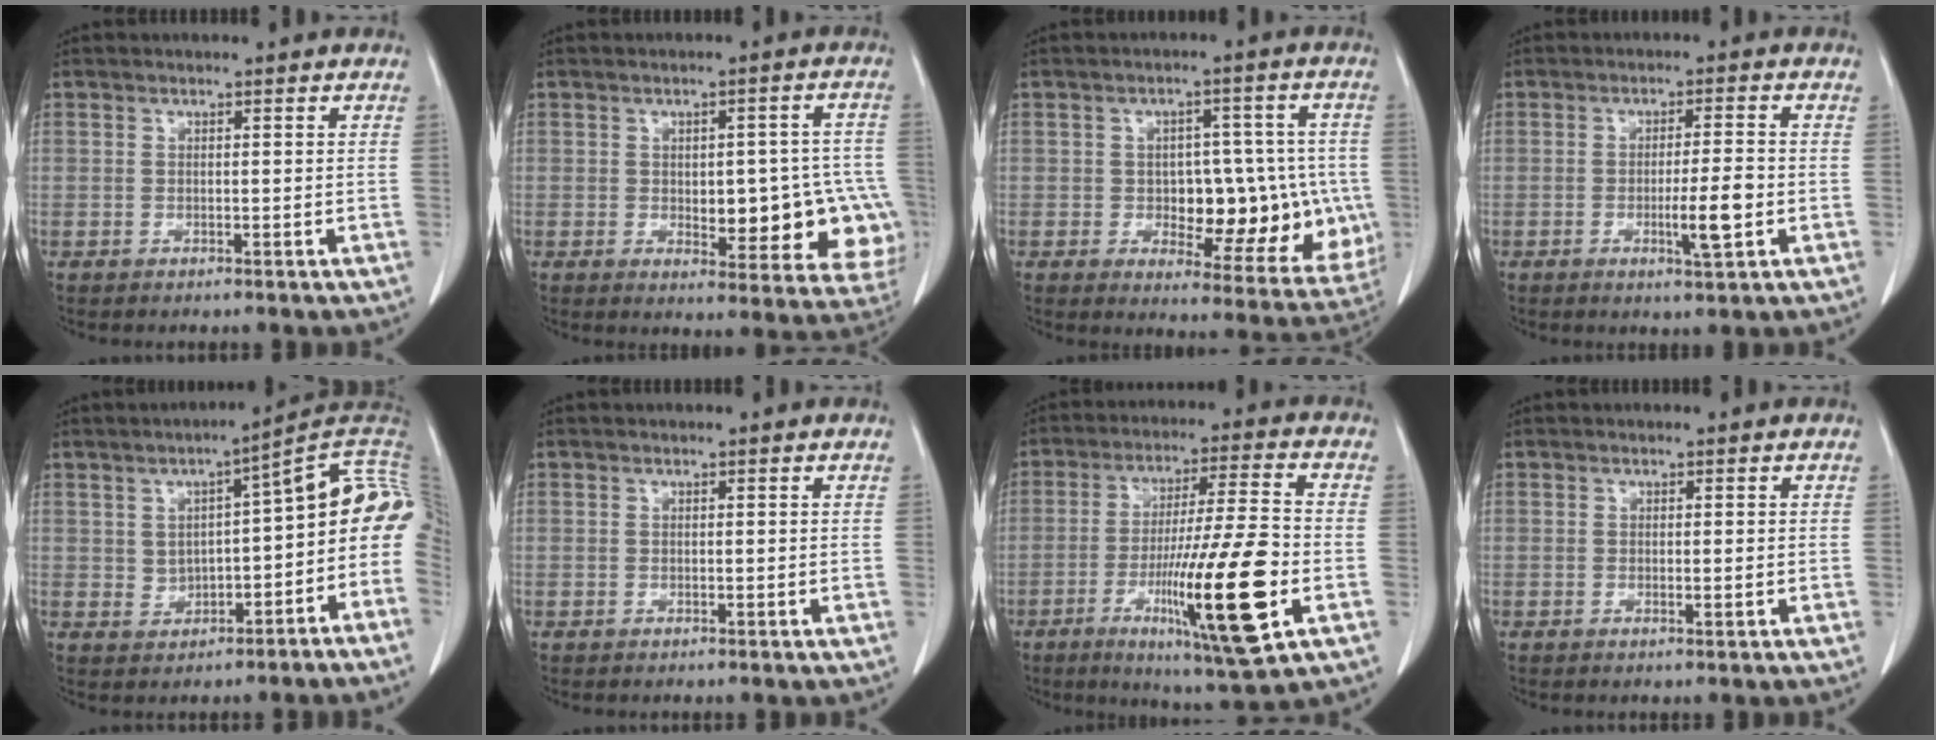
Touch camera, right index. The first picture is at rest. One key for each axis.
{"total": 14.9, "fx": -2.6, "fy": 6.6, "fz": 13.0, "tx": -0.112, "ty": 0.017, "tz": -0.016}
{"total": 15.5, "fx": -1.9, "fy": 7.4, "fz": 13.5, "tx": -0.154, "ty": 0.017, "tz": -0.003}
{"total": 5.7, "fx": -1.5, "fy": 0.3, "fz": 5.5, "tx": -0.090, "ty": -0.007, "tz": -0.022}
{"total": 12.4, "fx": 0.0, "fy": 5.0, "fz": 11.3, "tx": -0.146, "ty": 0.037, "tz": 0.003}
{"total": 0.0}
{"total": 17.5, "fx": -5.5, "fy": 0.6, "fz": 16.6, "tx": -0.287, "ty": -0.023, "tz": -0.087}
{"total": 0.9, "fx": -0.3, "fy": 0.0, "fz": 0.8, "tx": -0.010, "ty": -0.001, "tz": -0.001}